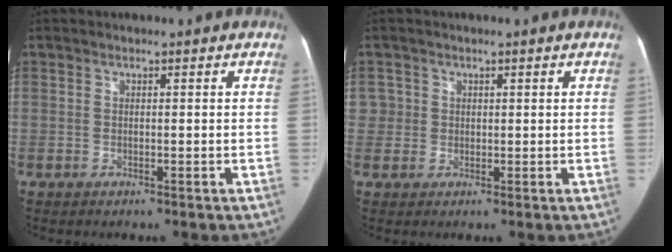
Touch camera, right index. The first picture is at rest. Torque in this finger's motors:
{"motor_torque": [0.07, -0.01, -0.02, -0.01]}